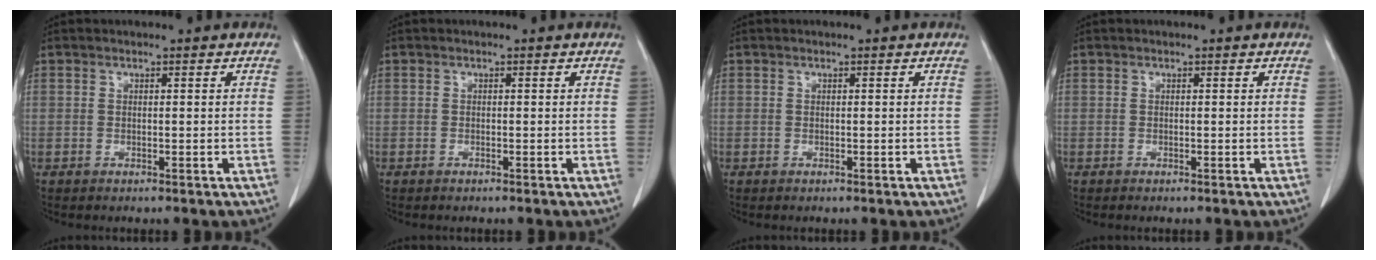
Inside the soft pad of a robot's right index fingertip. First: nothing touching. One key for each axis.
{"total": 0.0}
{"total": 0.0}
{"total": 0.0}